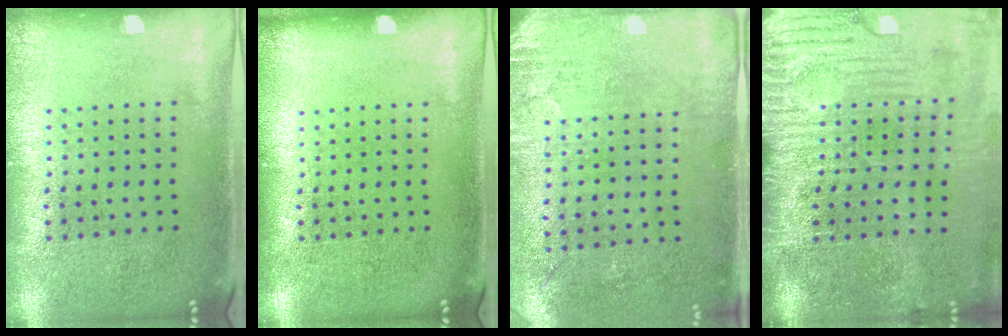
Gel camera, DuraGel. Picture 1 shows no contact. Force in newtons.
{"total": 0.0}
{"total": 2.9, "press": 2.4, "slide": 1.6}
{"total": 4.8, "press": 3.9, "slide": 2.8}